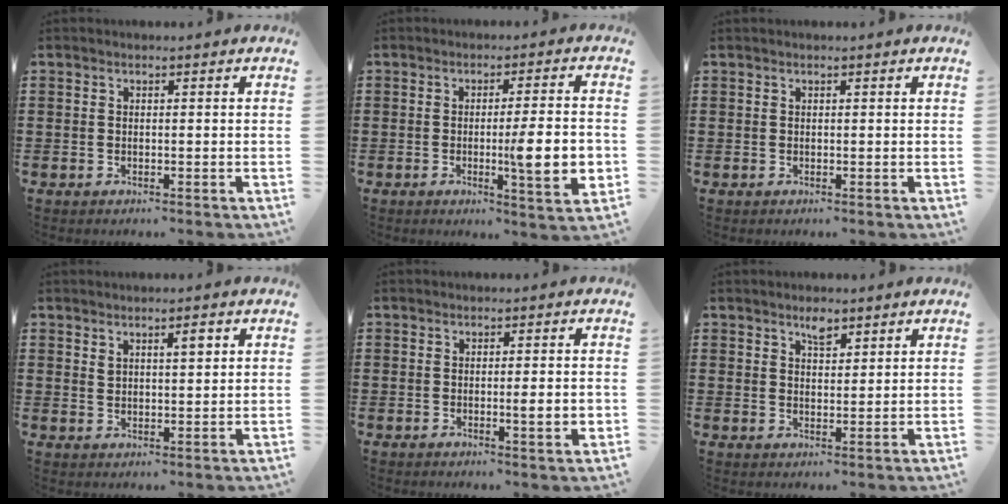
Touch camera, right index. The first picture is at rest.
{"total": 9.0, "force": [-1.2, 1.2, 8.8], "torque": [-0.120, -0.016, -0.021]}
{"total": 0.0}
{"total": 2.6, "force": [1.5, 0.9, 1.9], "torque": [-0.032, 0.002, 0.023]}
{"total": 3.3, "force": [-0.4, 0.3, 3.3], "torque": [-0.046, -0.006, -0.009]}
{"total": 2.5, "force": [1.9, 1.0, 1.3], "torque": [-0.015, -0.005, 0.031]}